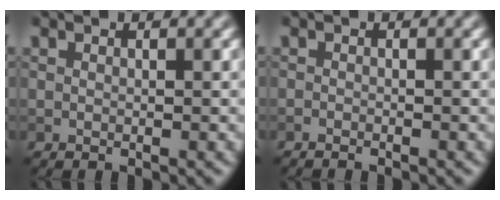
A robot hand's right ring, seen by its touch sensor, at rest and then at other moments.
{"total": 0.6, "force": [-0.6, 0.0, 0.2], "torque": [-0.001, -0.001, -0.011]}